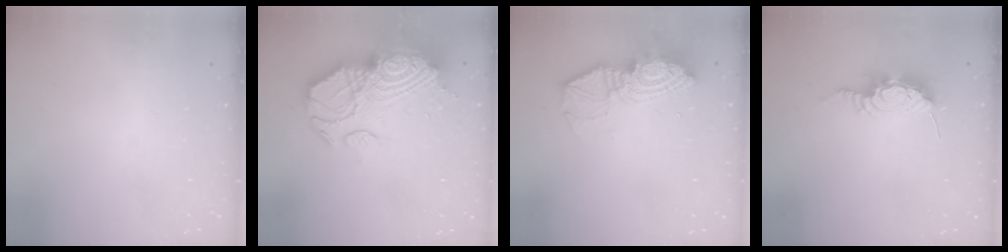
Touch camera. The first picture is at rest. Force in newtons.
{"total": 22.8, "press": 22.6, "slide": 2.8}
{"total": 13.6, "press": 13.5, "slide": 1.2}
{"total": 9.1, "press": 9.1, "slide": 1.0}